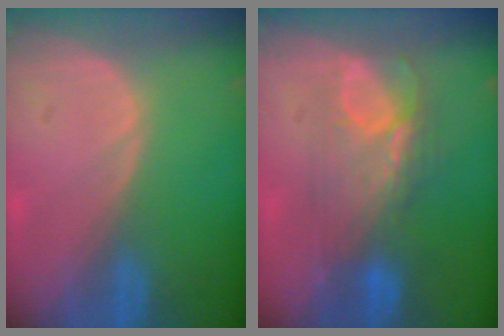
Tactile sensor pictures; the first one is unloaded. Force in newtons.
{"total": 7.7, "press": 7.4, "slide": 2.2}